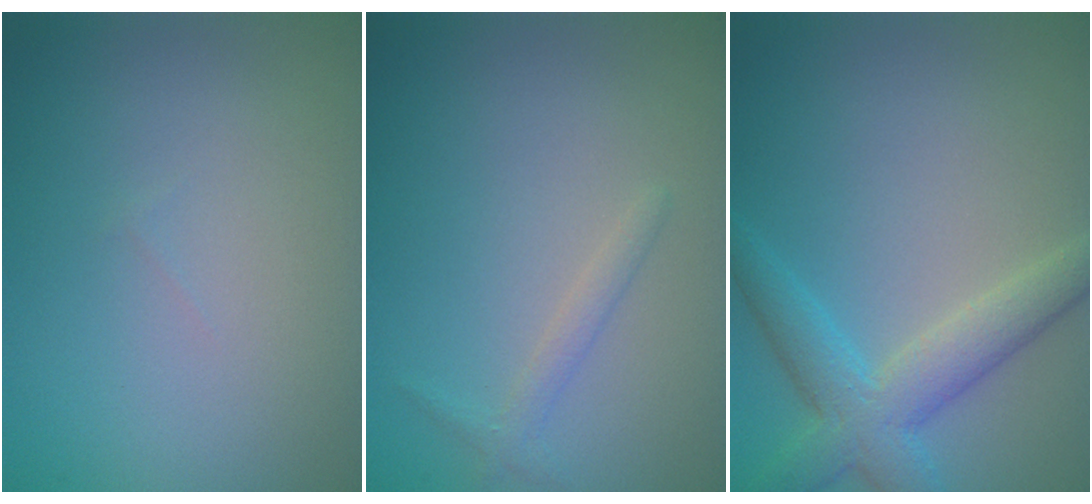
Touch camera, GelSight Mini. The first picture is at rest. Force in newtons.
{"total": 1.1, "press": 1.1, "slide": 0.1}
{"total": 4.5, "press": 4.5, "slide": 0.1}